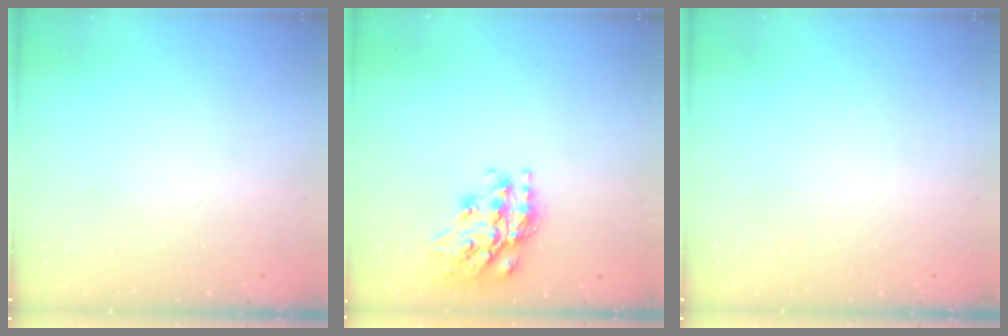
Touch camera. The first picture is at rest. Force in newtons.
{"total": 17.8, "press": 17.8, "slide": 1.3}
{"total": 0.0}